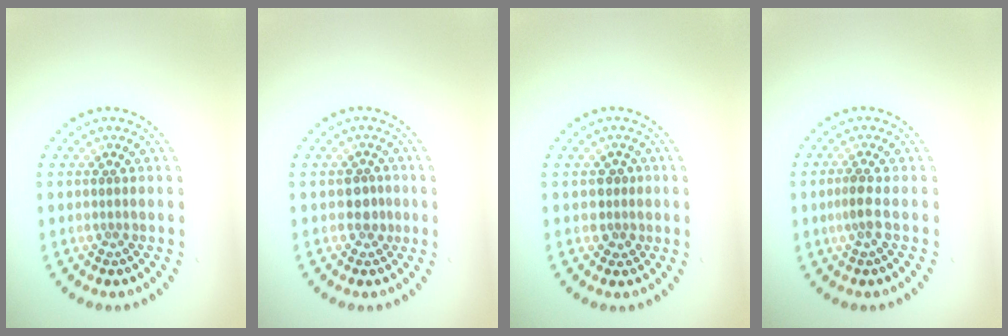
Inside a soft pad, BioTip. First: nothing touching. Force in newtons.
{"total": 1.6, "press": 1.4, "slide": 0.8}
{"total": 1.6, "press": 1.3, "slide": 0.8}
{"total": 1.3, "press": 1.1, "slide": 0.7}